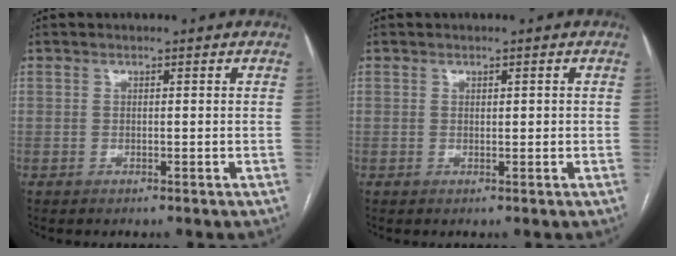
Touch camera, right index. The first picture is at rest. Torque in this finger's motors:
{"motor_torque": [0.00, 0.04, -0.04, -0.01]}